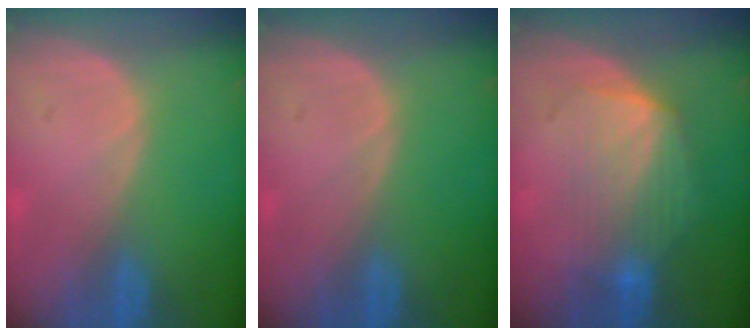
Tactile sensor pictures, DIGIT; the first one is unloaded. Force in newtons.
{"total": 0.0}
{"total": 6.9, "press": 6.9, "slide": 0.6}